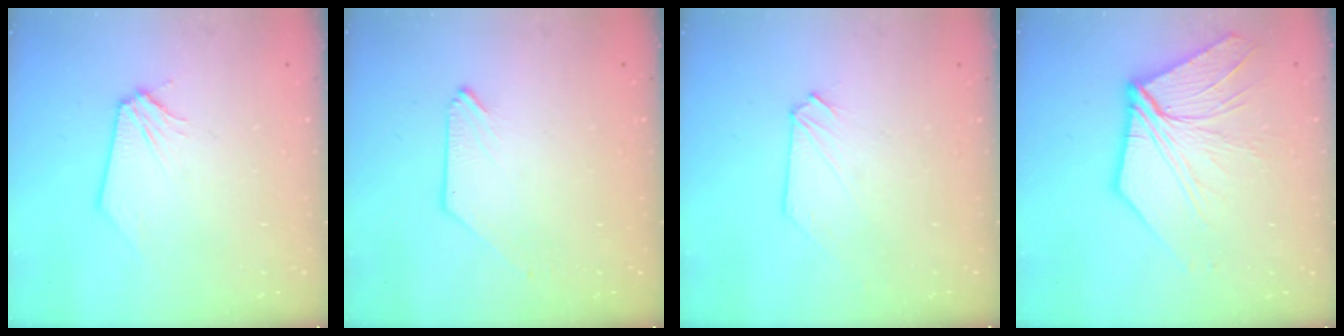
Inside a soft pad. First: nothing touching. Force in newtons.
{"total": 0.0}
{"total": 0.0}
{"total": 12.8, "press": 12.6, "slide": 2.3}